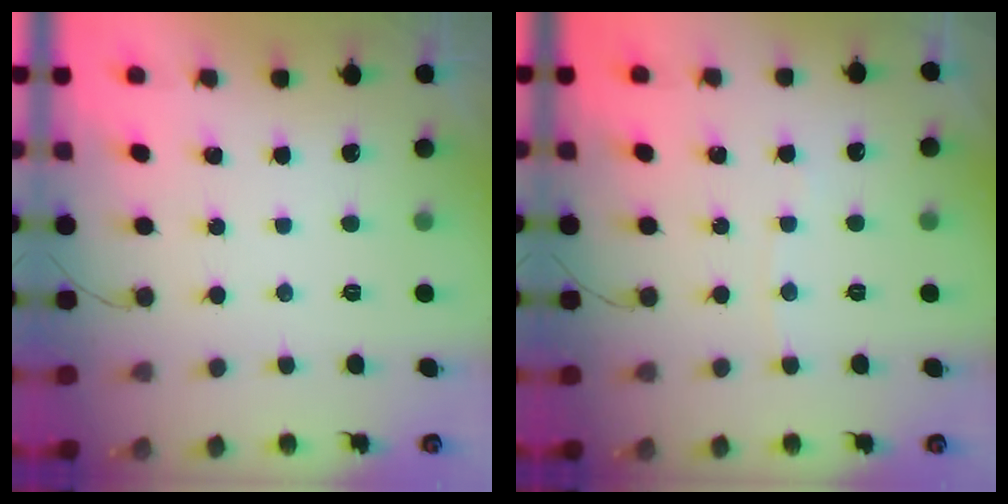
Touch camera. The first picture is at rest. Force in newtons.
{"total": 2.1, "press": 2.0, "slide": 0.3}